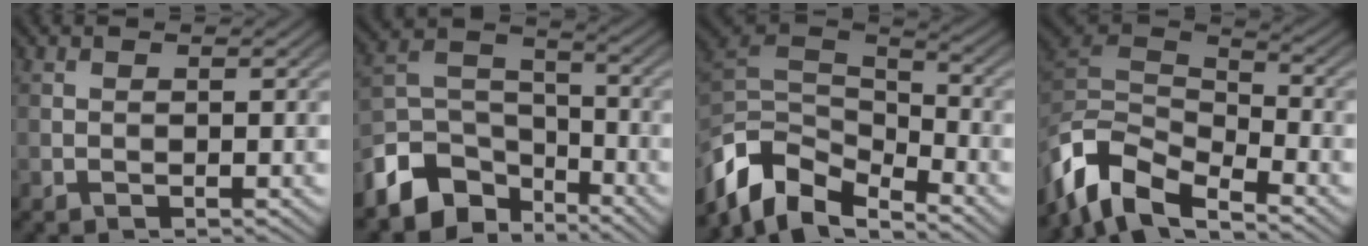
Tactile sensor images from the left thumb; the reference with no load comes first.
{"total": 10.6, "force": [-7.2, 6.2, 4.8], "torque": [-0.101, -0.011, -0.152]}
{"total": 11.5, "force": [-7.2, 6.1, 6.7], "torque": [-0.147, -0.006, -0.141]}
{"total": 10.7, "force": [-7.0, 4.7, 6.6], "torque": [-0.142, -0.006, -0.143]}